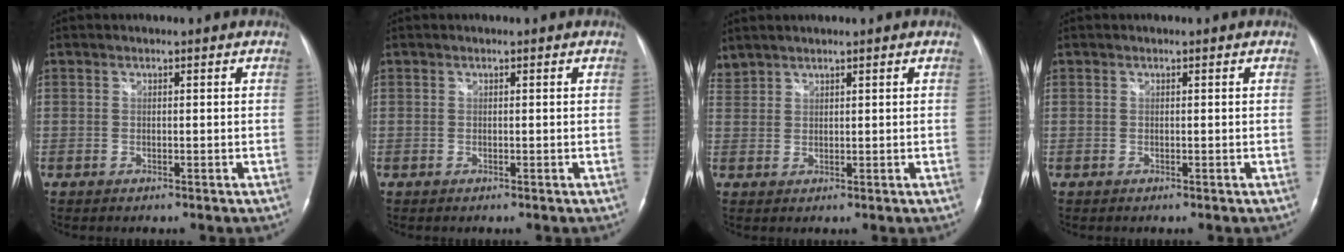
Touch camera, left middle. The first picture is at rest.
{"total": 0.0}
{"total": 2.6, "force": [2.6, 0.5, 0.2], "torque": [-0.015, 0.020, 0.057]}
{"total": 0.0}